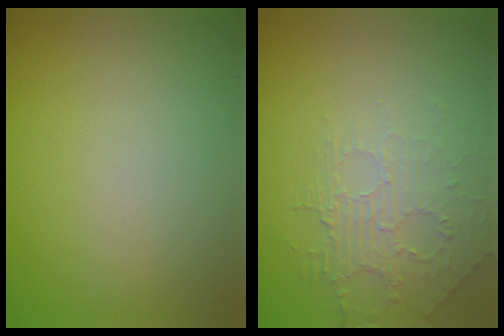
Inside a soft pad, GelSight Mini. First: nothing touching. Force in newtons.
{"total": 2.1, "press": 1.2, "slide": 1.7}